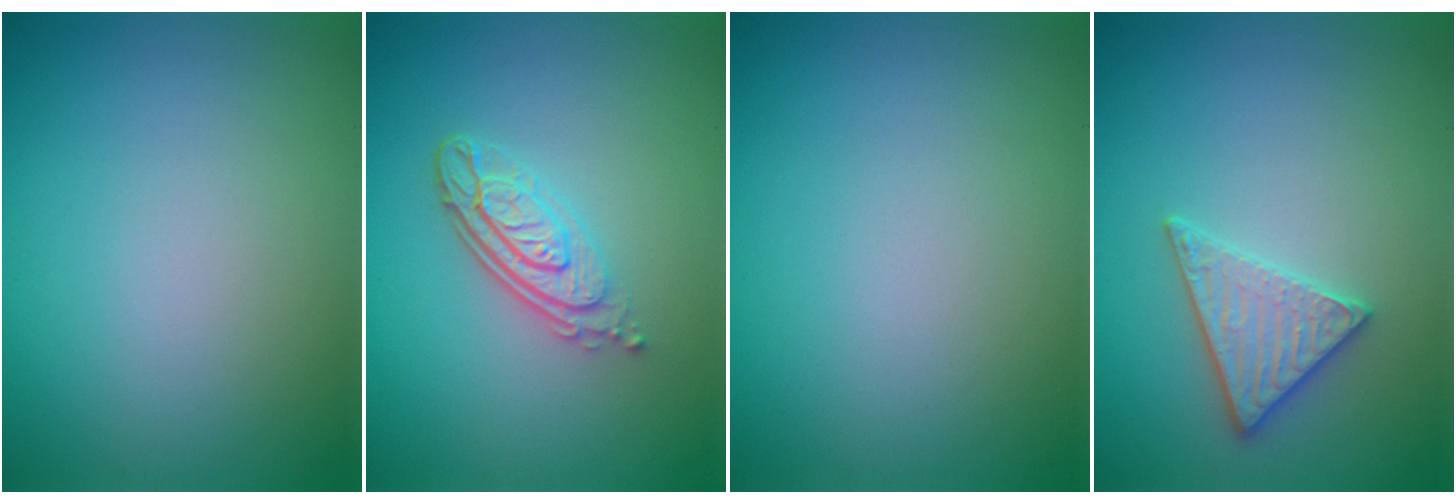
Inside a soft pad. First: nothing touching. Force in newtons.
{"total": 4.3, "press": 3.0, "slide": 3.1}
{"total": 0.0}
{"total": 2.8, "press": 2.7, "slide": 0.7}